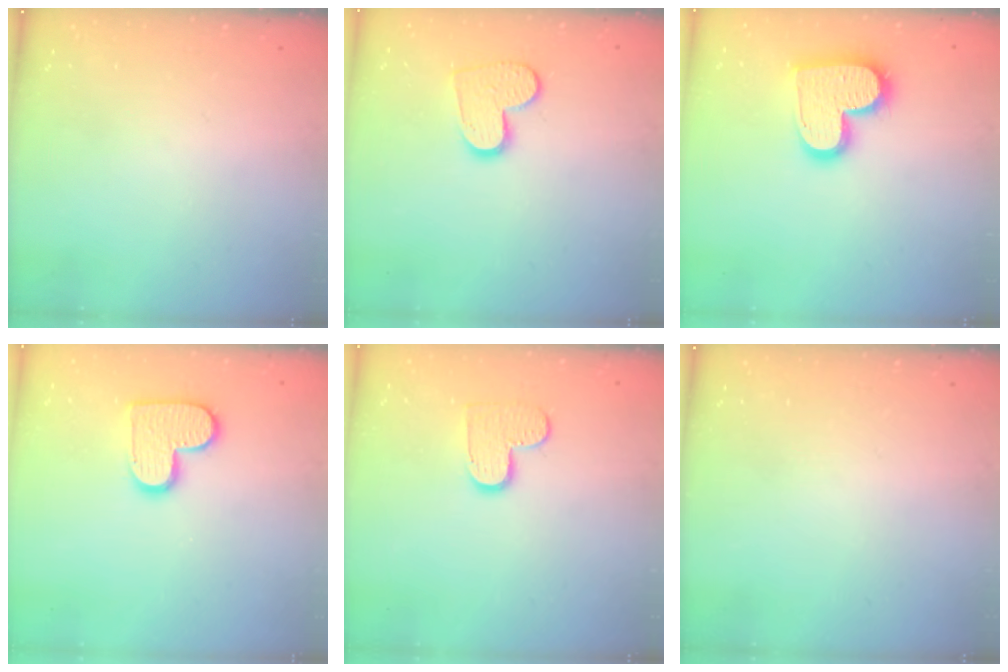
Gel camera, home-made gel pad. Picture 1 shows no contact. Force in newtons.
{"total": 10.8, "press": 10.7, "slide": 0.9}
{"total": 16.0, "press": 16.0, "slide": 1.0}
{"total": 11.9, "press": 11.9, "slide": 0.6}
{"total": 8.5, "press": 8.4, "slide": 0.4}
{"total": 0.0}